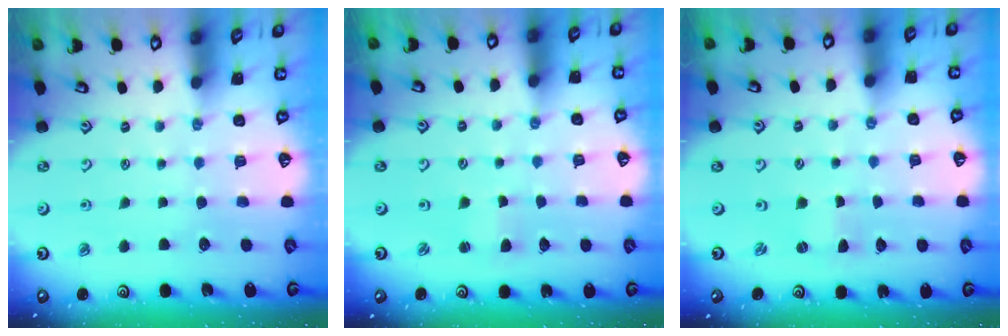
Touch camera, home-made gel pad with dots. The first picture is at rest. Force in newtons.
{"total": 2.2, "press": 2.2, "slide": 0.3}
{"total": 0.0}